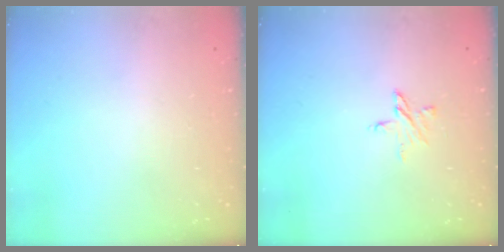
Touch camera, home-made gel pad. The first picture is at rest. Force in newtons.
{"total": 4.8, "press": 4.8, "slide": 0.5}